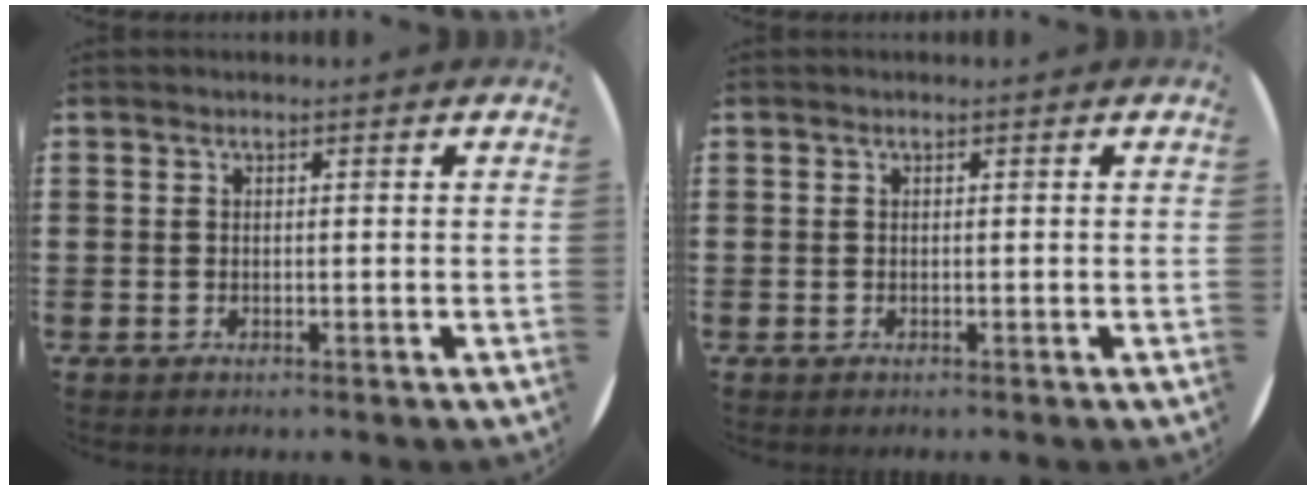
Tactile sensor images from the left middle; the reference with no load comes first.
{"total": 0.0}